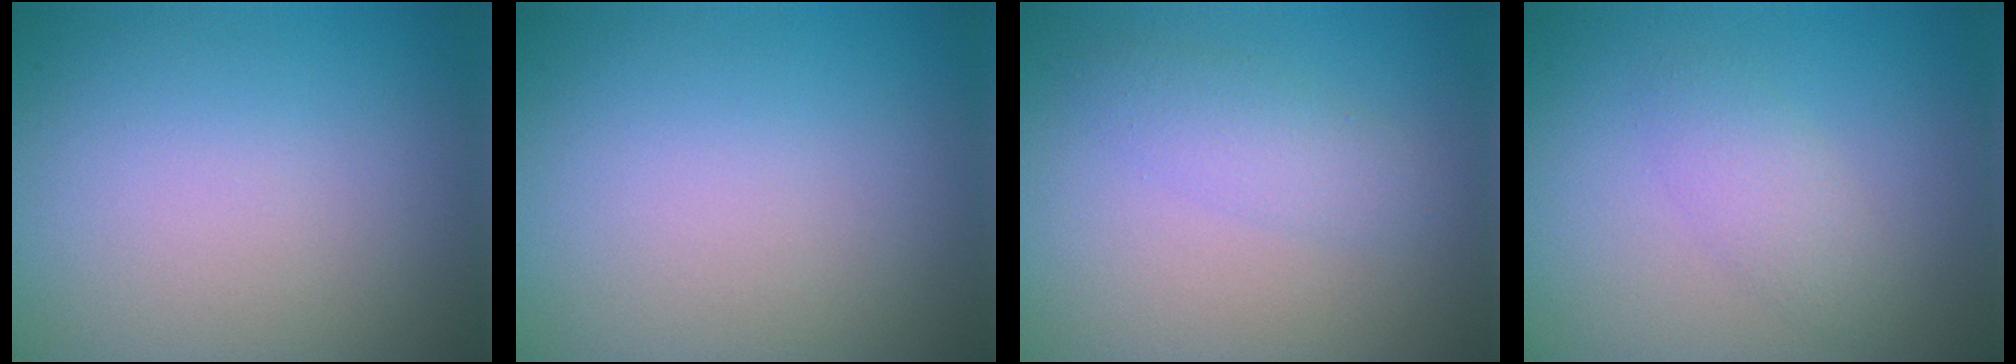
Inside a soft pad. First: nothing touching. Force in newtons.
{"total": 0.0}
{"total": 2.2, "press": 2.2, "slide": 0.1}
{"total": 2.1, "press": 2.1, "slide": 0.0}